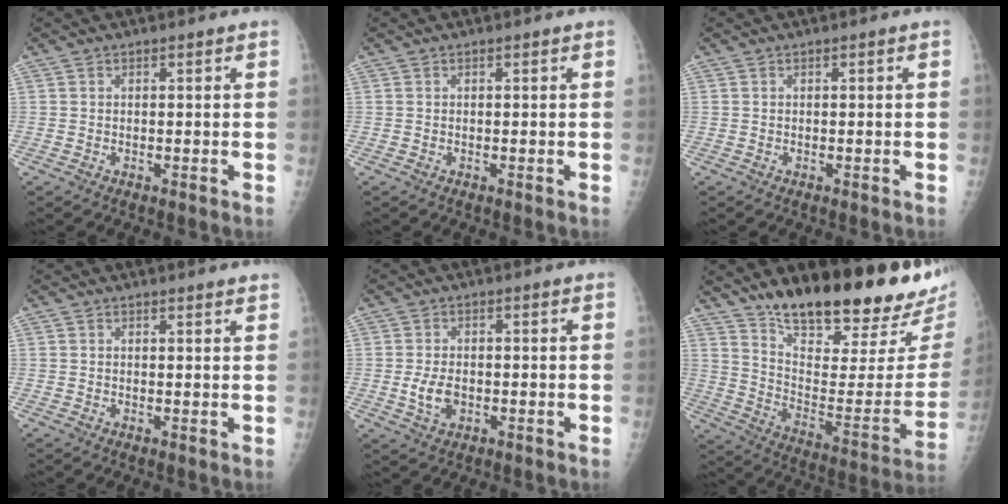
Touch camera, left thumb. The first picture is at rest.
{"total": 0.0}
{"total": 0.0}
{"total": 2.3, "force": [2.2, 0.3, 0.5], "torque": [-0.003, -0.010, 0.020]}
{"total": 4.3, "force": [-0.6, 2.7, 3.2], "torque": [-0.059, -0.003, -0.007]}
{"total": 28.0, "force": [21.7, 7.1, 16.1], "torque": [-0.213, -0.115, 0.319]}